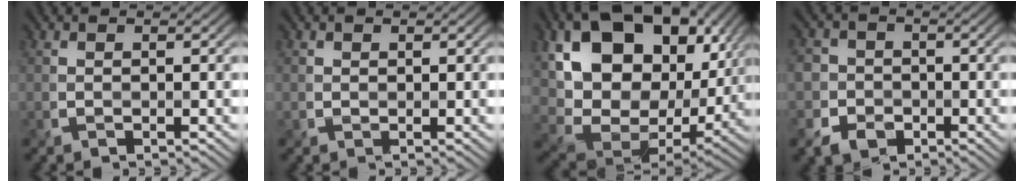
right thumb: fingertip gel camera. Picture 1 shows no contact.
{"total": 0.6, "force": [0.4, 0.4, 0.0], "torque": [-0.001, -0.002, 0.007]}
{"total": 20.1, "force": [6.4, 13.7, 13.1], "torque": [-0.269, 0.007, 0.134]}
{"total": 6.5, "force": [-2.5, 5.8, 1.3], "torque": [-0.037, -0.010, -0.077]}